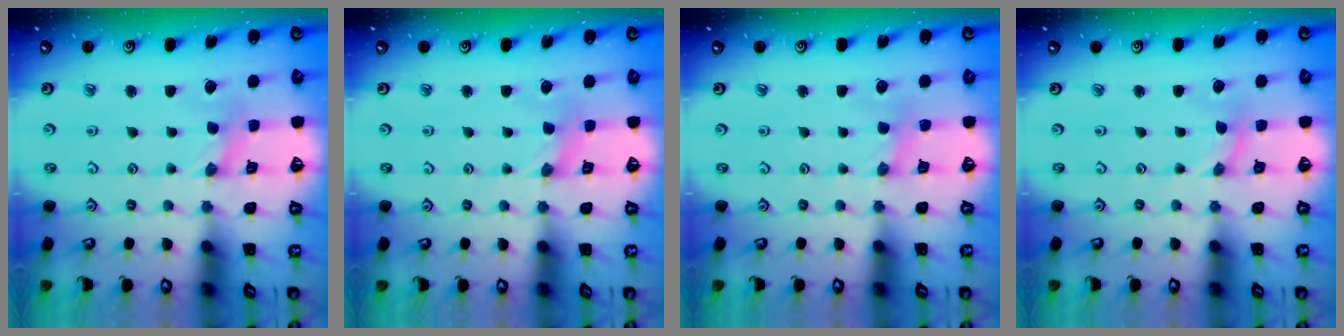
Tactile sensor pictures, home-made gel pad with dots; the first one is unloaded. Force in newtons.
{"total": 0.0}
{"total": 2.4, "press": 2.4, "slide": 0.5}
{"total": 0.0}